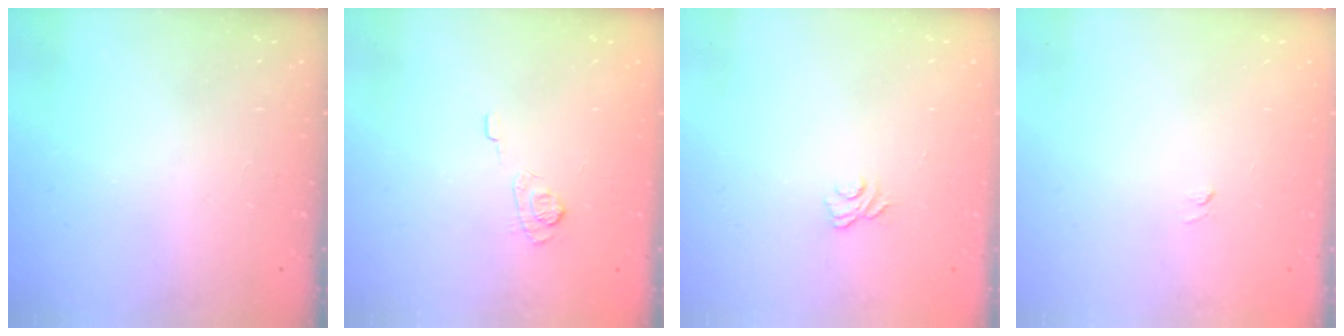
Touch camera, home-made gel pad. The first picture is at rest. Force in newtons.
{"total": 8.2, "press": 8.0, "slide": 1.5}
{"total": 3.1, "press": 2.8, "slide": 1.3}
{"total": 3.3, "press": 3.1, "slide": 1.0}